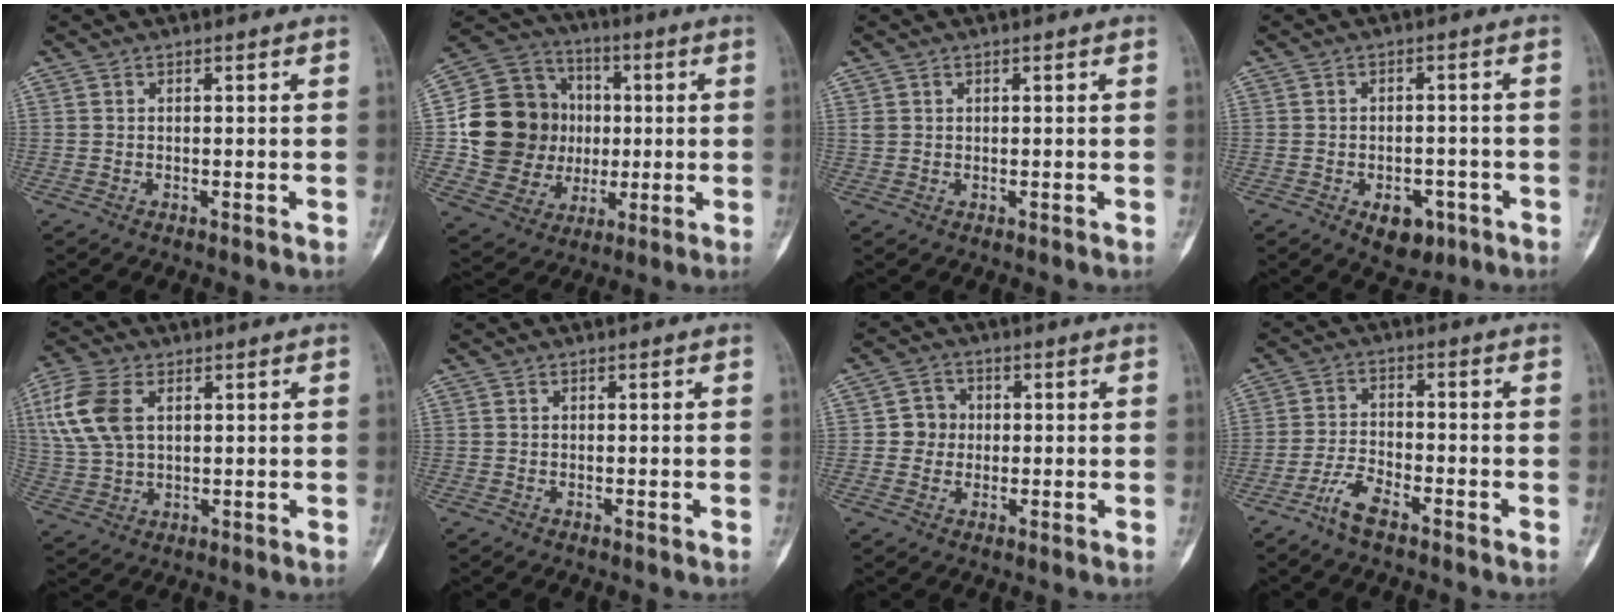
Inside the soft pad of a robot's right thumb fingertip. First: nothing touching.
{"total": 20.0, "force": [0.7, 17.5, 9.5], "torque": [-0.134, 0.028, 0.028]}
{"total": 1.0, "force": [0.5, 0.8, 0.3], "torque": [0.003, 0.001, 0.010]}
{"total": 6.3, "force": [-3.0, 4.1, 3.9], "torque": [-0.028, 0.015, -0.034]}
{"total": 12.5, "force": [3.6, 7.6, 9.3], "torque": [-0.212, 0.006, 0.075]}
{"total": 0.0}
{"total": 4.4, "force": [0.1, 4.2, 1.2], "torque": [0.010, 0.009, -0.004]}
{"total": 5.3, "force": [-3.9, 1.7, 3.1], "torque": [-0.068, 0.020, -0.079]}